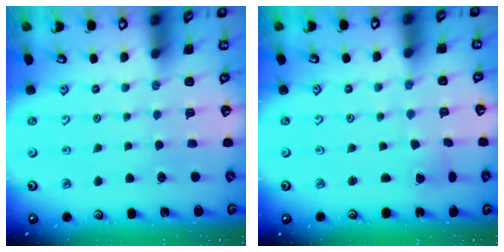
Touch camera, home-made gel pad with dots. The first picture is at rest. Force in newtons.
{"total": 0.7, "press": 0.7, "slide": 0.1}